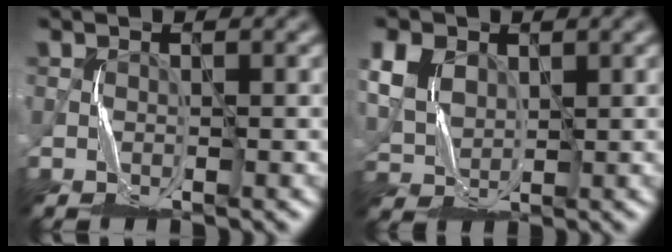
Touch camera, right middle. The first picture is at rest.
{"total": 6.7, "force": [2.7, 4.7, 3.9], "torque": [-0.117, 0.022, 0.049]}